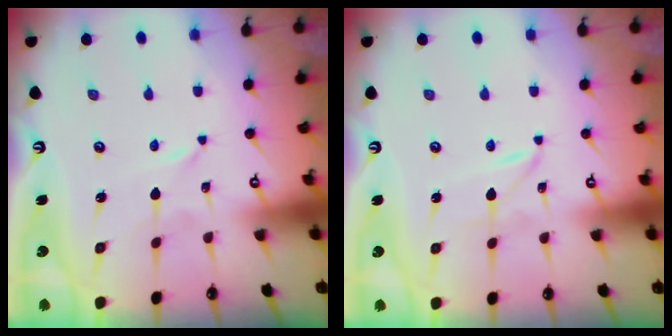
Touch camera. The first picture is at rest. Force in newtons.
{"total": 1.2, "press": 1.1, "slide": 0.2}